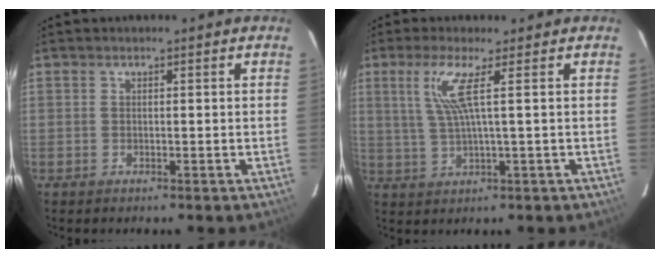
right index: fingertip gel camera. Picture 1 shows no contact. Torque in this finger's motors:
{"motor_torque": [0.61, 0.09, 0.49, 0.12]}